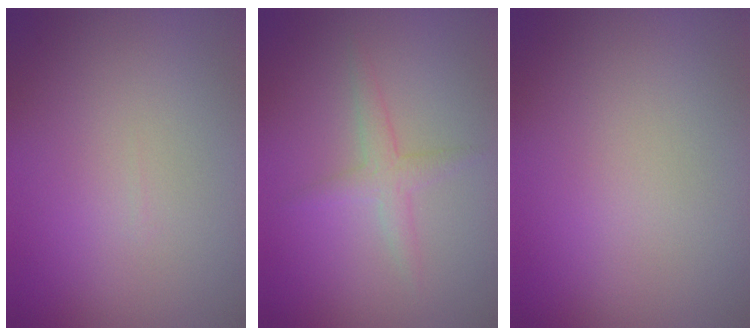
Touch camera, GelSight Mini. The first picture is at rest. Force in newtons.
{"total": 1.8, "press": 1.8, "slide": 0.1}
{"total": 0.0}